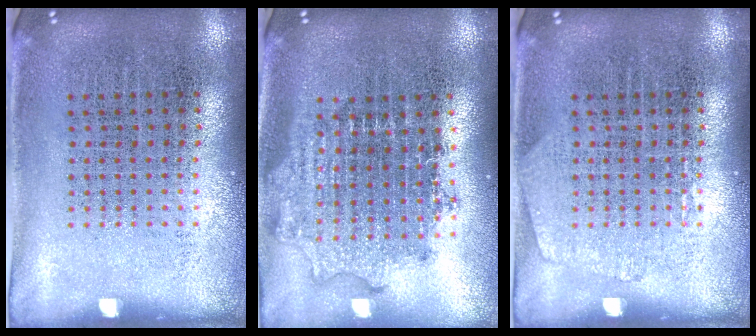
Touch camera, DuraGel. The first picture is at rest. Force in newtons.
{"total": 1.8, "press": 1.5, "slide": 1.0}
{"total": 1.0, "press": 1.0, "slide": 0.1}